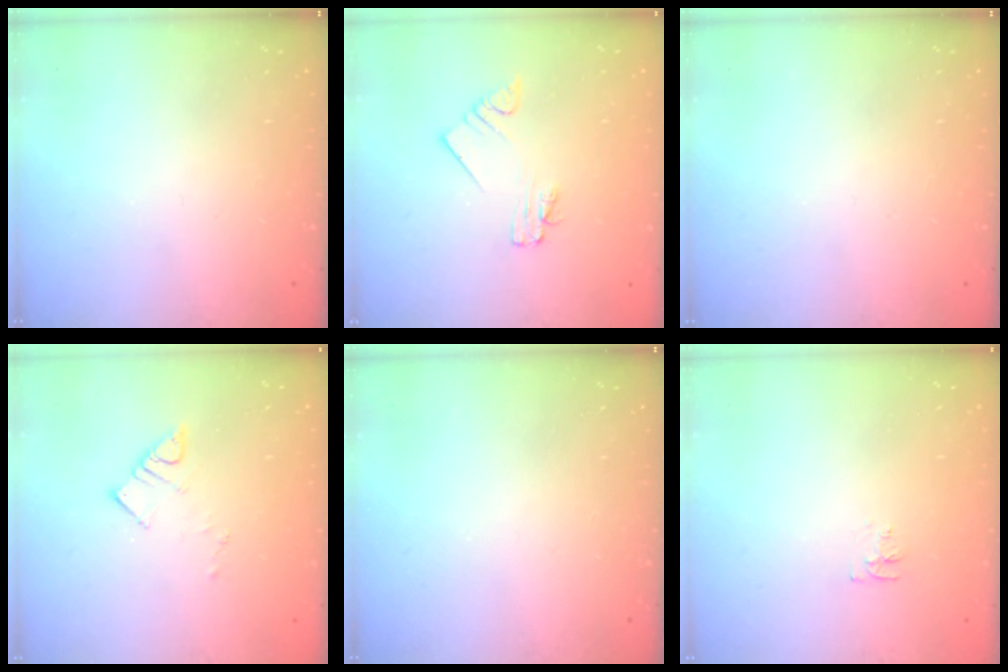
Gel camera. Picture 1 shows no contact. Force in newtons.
{"total": 2.2, "press": 2.2, "slide": 0.3}
{"total": 0.0}
{"total": 4.9, "press": 4.9, "slide": 0.4}
{"total": 0.0}
{"total": 3.8, "press": 3.7, "slide": 0.5}